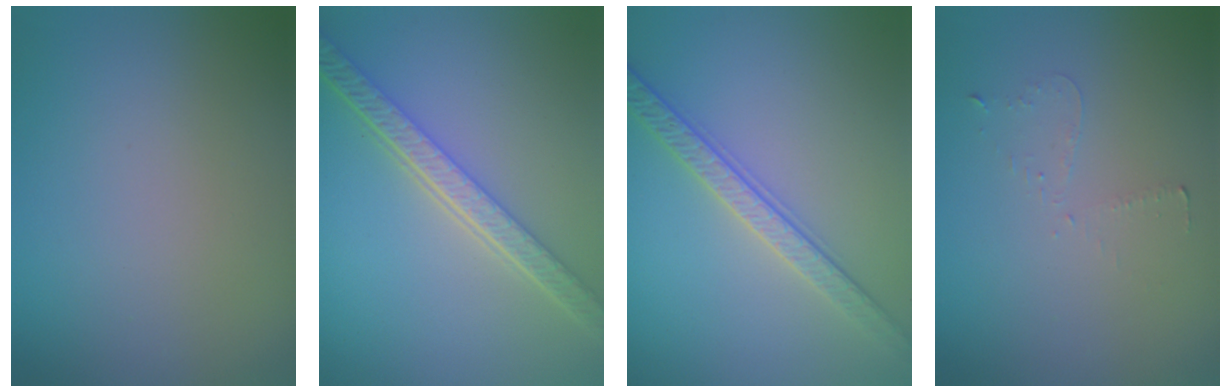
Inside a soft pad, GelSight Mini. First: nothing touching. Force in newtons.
{"total": 5.4, "press": 4.1, "slide": 3.4}
{"total": 3.2, "press": 3.0, "slide": 1.0}
{"total": 0.7, "press": 0.6, "slide": 0.4}